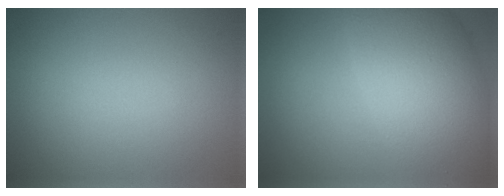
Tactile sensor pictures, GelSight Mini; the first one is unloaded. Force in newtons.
{"total": 9.9, "press": 9.9, "slide": 0.3}